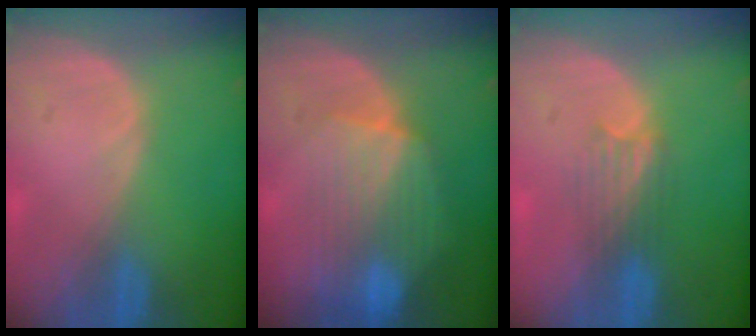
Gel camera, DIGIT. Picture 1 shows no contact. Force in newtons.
{"total": 8.6, "press": 8.0, "slide": 3.2}
{"total": 3.2, "press": 3.0, "slide": 1.2}